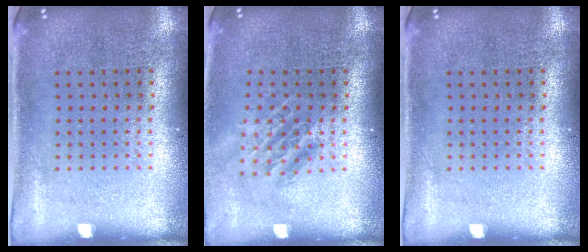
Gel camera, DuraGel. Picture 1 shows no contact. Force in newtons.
{"total": 1.4, "press": 1.1, "slide": 0.9}
{"total": 0.0}